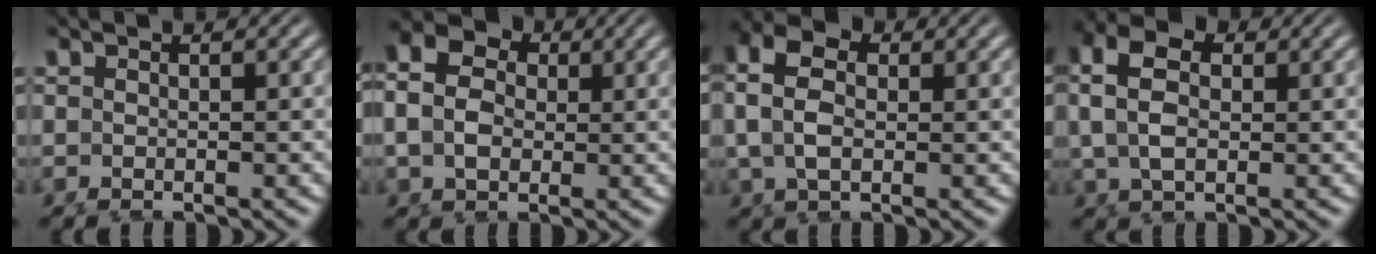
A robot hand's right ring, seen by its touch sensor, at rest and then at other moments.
{"total": 8.2, "force": [1.7, 6.6, 4.6], "torque": [-0.087, 0.006, 0.015]}
{"total": 5.7, "force": [1.7, 3.9, 3.7], "torque": [-0.088, 0.001, 0.025]}
{"total": 5.9, "force": [2.0, 4.0, 3.9], "torque": [-0.092, 0.004, 0.031]}